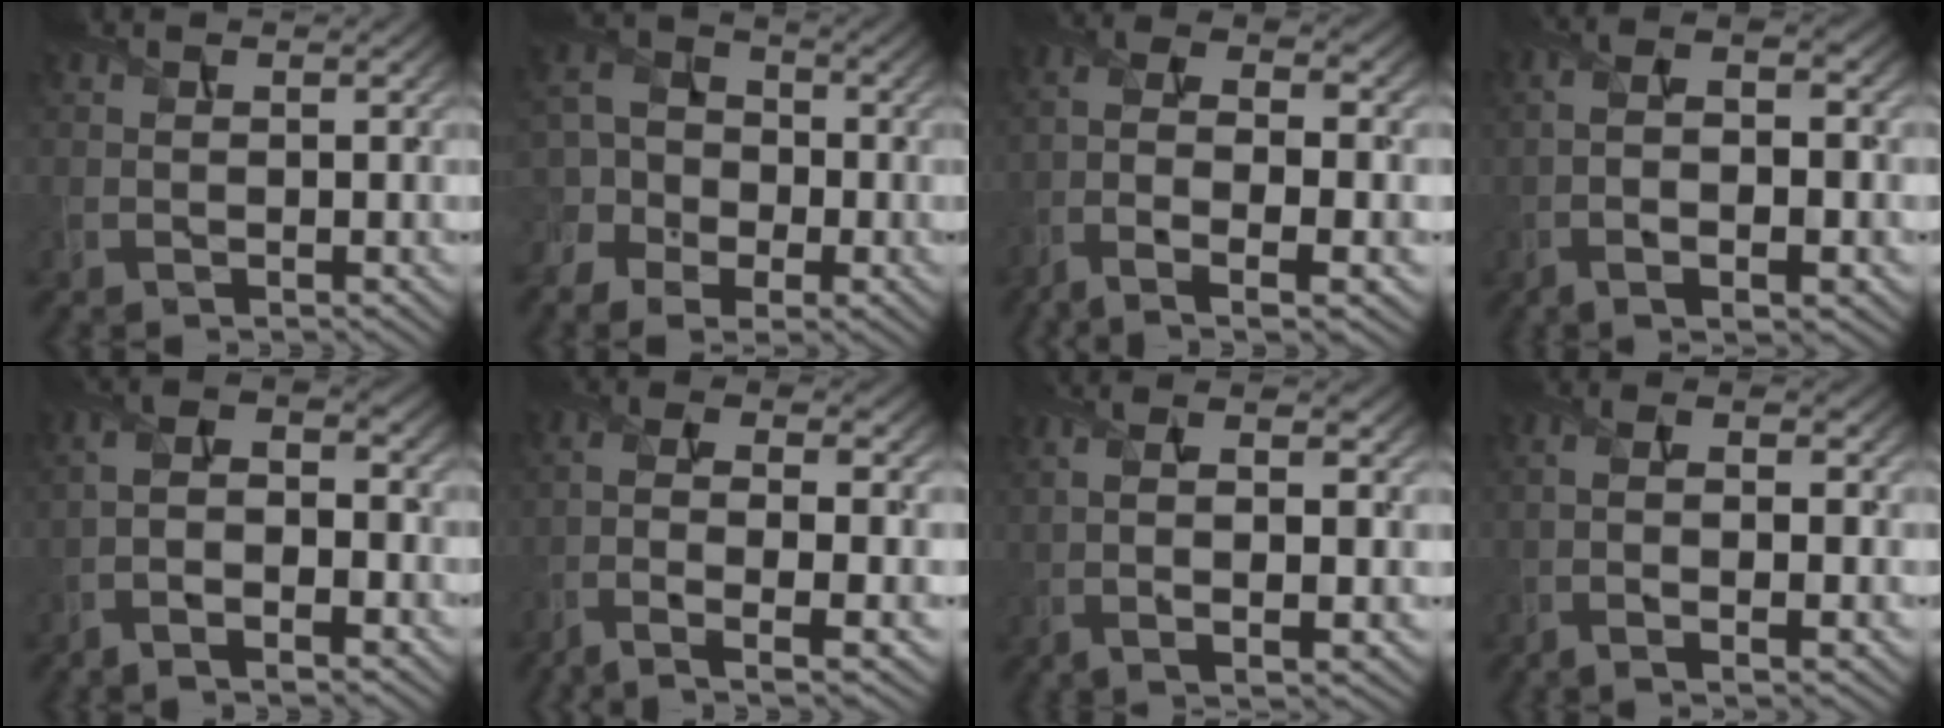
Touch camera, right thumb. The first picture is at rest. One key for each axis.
{"total": 8.7, "fx": -3.9, "fy": 6.7, "fz": 3.9, "tx": -0.089, "ty": -0.020, "tz": -0.091}
{"total": 9.8, "fx": -4.3, "fy": 3.1, "fz": 8.2, "tx": -0.174, "ty": -0.009, "tz": -0.077}
{"total": 7.5, "fx": -1.7, "fy": 2.4, "fz": 6.9, "tx": -0.135, "ty": -0.005, "tz": -0.026}
{"total": 6.8, "fx": -2.9, "fy": 2.6, "fz": 5.5, "tx": -0.110, "ty": -0.004, "tz": -0.052}
{"total": 8.6, "fx": -3.6, "fy": 2.5, "fz": 7.4, "tx": -0.148, "ty": -0.009, "tz": -0.066}
{"total": 6.4, "fx": 0.4, "fy": 1.6, "fz": 6.2, "tx": -0.112, "ty": 0.005, "tz": 0.007}
{"total": 5.0, "fx": -1.0, "fy": 1.5, "fz": 4.7, "tx": -0.091, "ty": -0.005, "tz": -0.012}